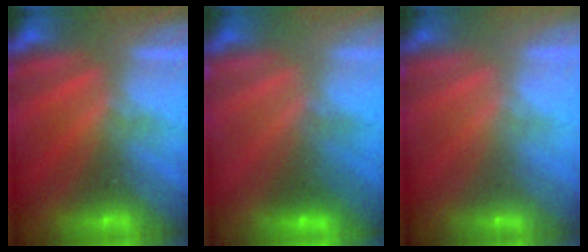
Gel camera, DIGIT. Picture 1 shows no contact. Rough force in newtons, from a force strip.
{"total": 1.8}
{"total": 1.9}